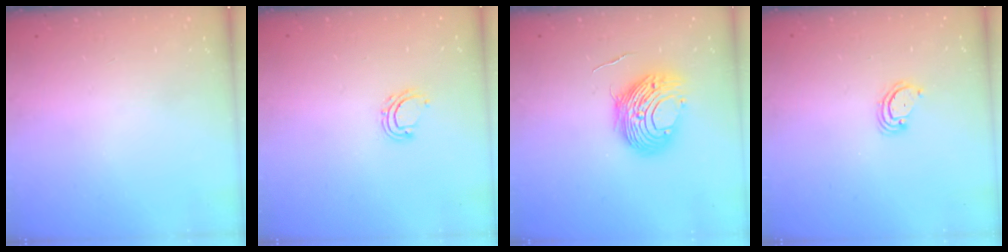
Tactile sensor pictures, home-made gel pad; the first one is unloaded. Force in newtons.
{"total": 5.7, "press": 5.7, "slide": 0.6}
{"total": 11.5, "press": 11.4, "slide": 1.1}
{"total": 2.9, "press": 2.9, "slide": 0.3}